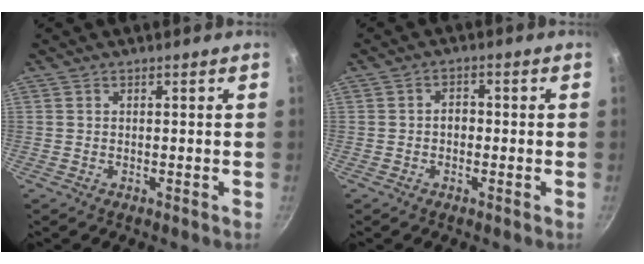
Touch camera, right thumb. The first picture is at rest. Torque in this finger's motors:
{"motor_torque": [-0.17, 0.08, -0.09, 0.09, 0.00]}